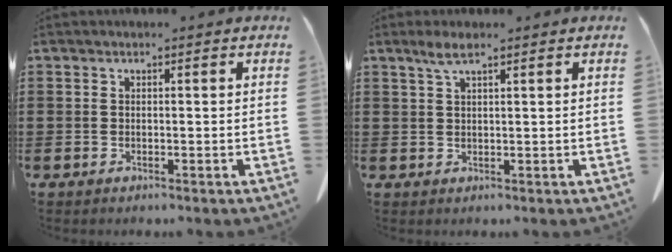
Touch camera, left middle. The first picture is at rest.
{"total": 2.7, "force": [1.7, 0.4, 2.1], "torque": [-0.044, 0.002, 0.029]}